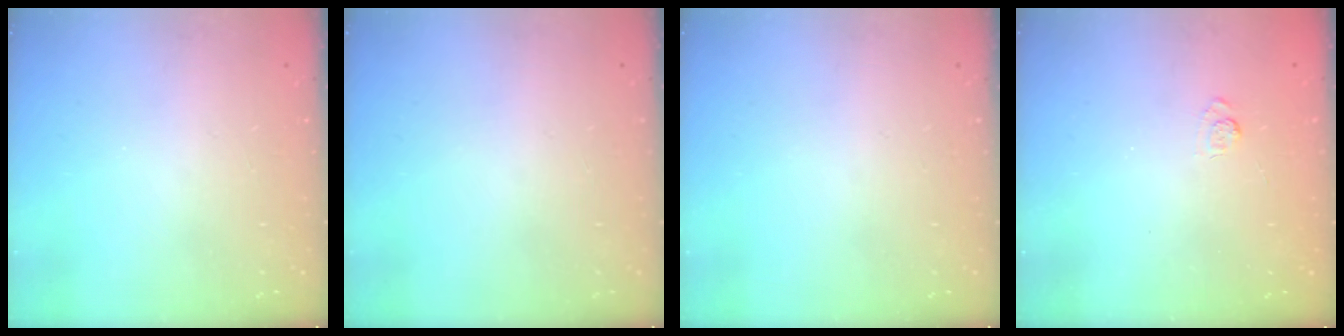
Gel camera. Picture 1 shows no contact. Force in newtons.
{"total": 0.0}
{"total": 0.0}
{"total": 2.5, "press": 2.1, "slide": 1.4}